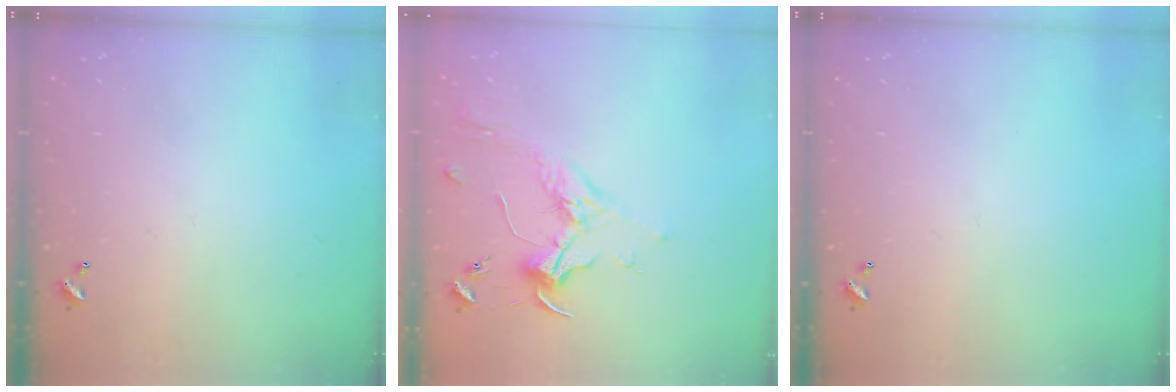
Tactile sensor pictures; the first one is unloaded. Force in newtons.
{"total": 1.8, "press": 1.6, "slide": 0.7}
{"total": 0.0}